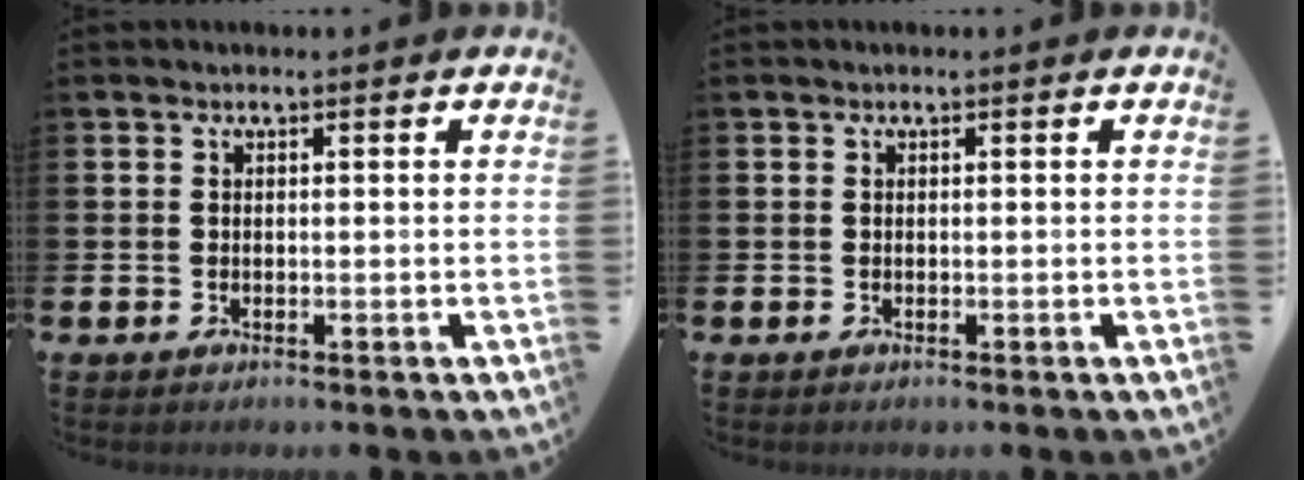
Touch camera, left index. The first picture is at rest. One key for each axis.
{"total": 0.0}